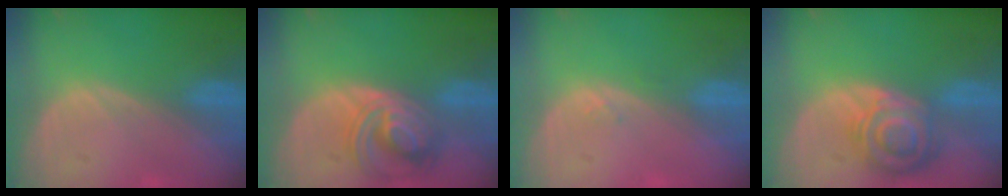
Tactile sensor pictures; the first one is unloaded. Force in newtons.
{"total": 7.1, "press": 6.9, "slide": 1.8}
{"total": 0.9, "press": 0.8, "slide": 0.4}
{"total": 8.3, "press": 7.3, "slide": 4.0}